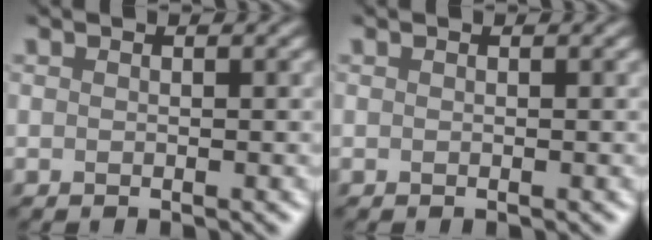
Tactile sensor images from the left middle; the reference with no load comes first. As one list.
[{"total": 0.0}]